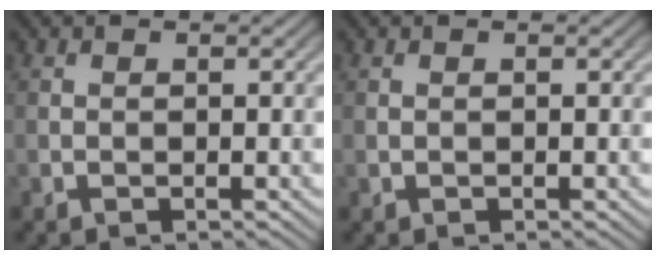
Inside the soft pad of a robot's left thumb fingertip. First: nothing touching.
{"total": 0.0}